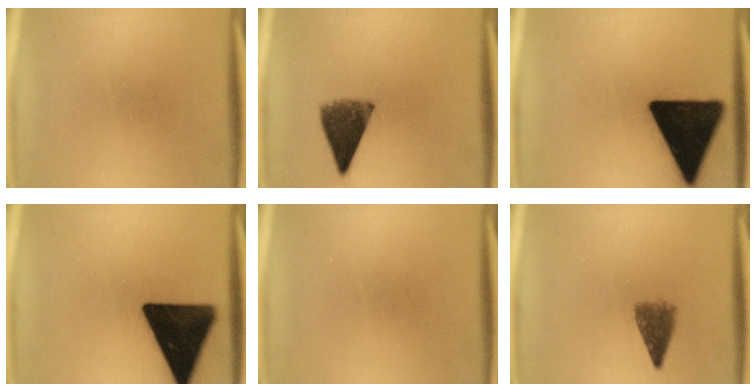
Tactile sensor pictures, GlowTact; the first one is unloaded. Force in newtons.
{"total": 8.1}
{"total": 19.6}
{"total": 18.0}
{"total": 0.0}
{"total": 3.9}